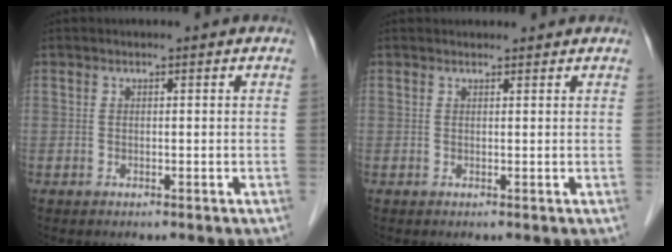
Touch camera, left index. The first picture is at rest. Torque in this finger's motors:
{"motor_torque": [0.11, 0.01, -0.03, -0.01]}